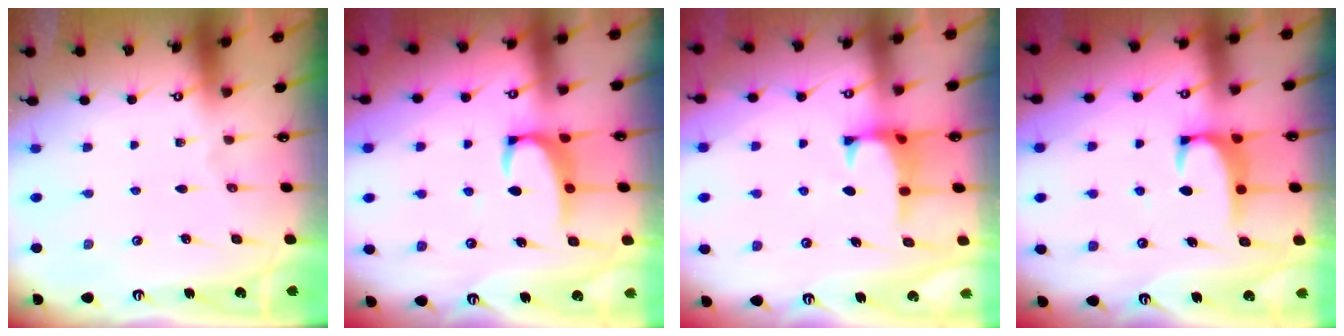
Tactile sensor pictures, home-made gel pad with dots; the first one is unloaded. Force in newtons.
{"total": 3.6, "press": 3.5, "slide": 0.7}
{"total": 0.9, "press": 0.4, "slide": 0.8}
{"total": 1.9, "press": 1.9, "slide": 0.3}